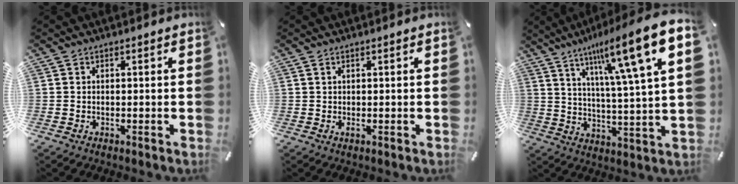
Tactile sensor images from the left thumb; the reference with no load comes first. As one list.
[{"total": 1.1, "force": [0.1, 0.1, 1.1], "torque": [-0.027, -0.008, 0.001]}, {"total": 17.9, "force": [9.6, 3.3, 14.8], "torque": [-0.235, -0.046, 0.139]}]